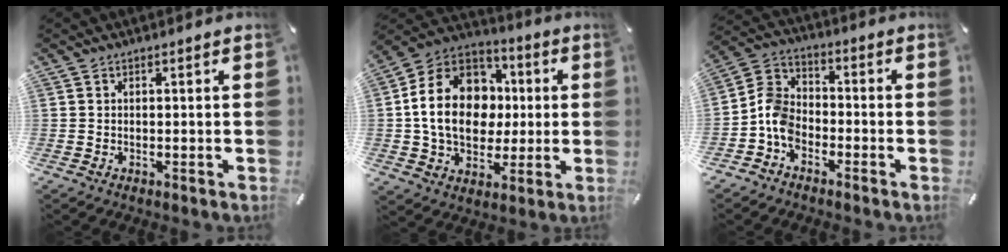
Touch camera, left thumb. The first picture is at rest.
{"total": 18.5, "force": [0.2, 15.0, 10.9], "torque": [-0.213, 0.017, 0.007]}
{"total": 7.6, "force": [-4.0, 5.4, 3.5], "torque": [-0.090, 0.018, -0.082]}